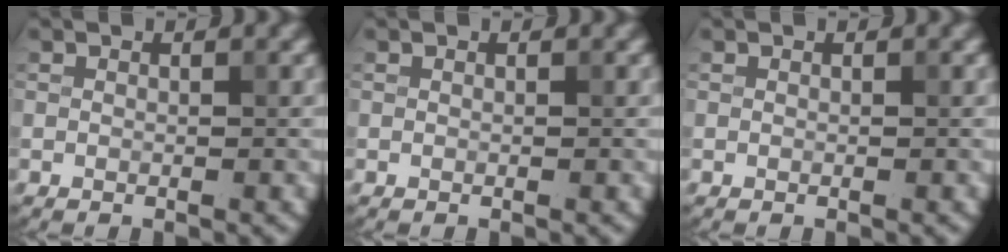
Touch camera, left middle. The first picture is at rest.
{"total": 0.0}
{"total": 0.0}